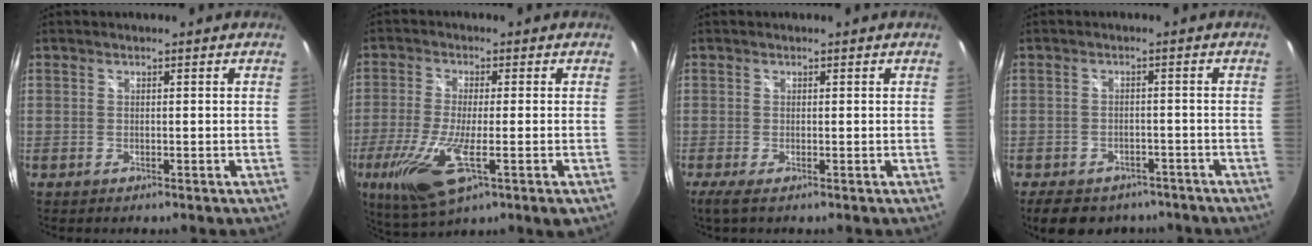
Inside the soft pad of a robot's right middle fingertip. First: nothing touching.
{"total": 13.0, "force": [-4.5, 2.9, 11.8], "torque": [-0.251, -0.040, -0.082]}
{"total": 1.4, "force": [-0.3, -0.1, 1.4], "torque": [-0.029, -0.005, -0.010]}
{"total": 10.7, "force": [-7.9, 5.8, 4.2], "torque": [-0.091, -0.002, -0.108]}